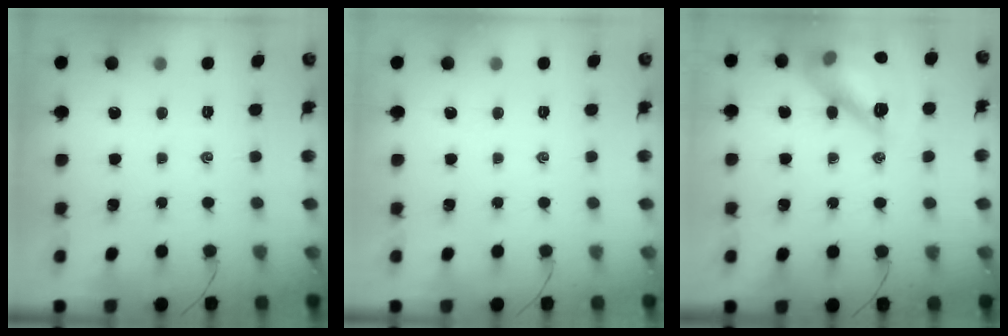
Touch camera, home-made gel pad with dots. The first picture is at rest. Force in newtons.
{"total": 0.0}
{"total": 16.2, "press": 16.1, "slide": 2.0}